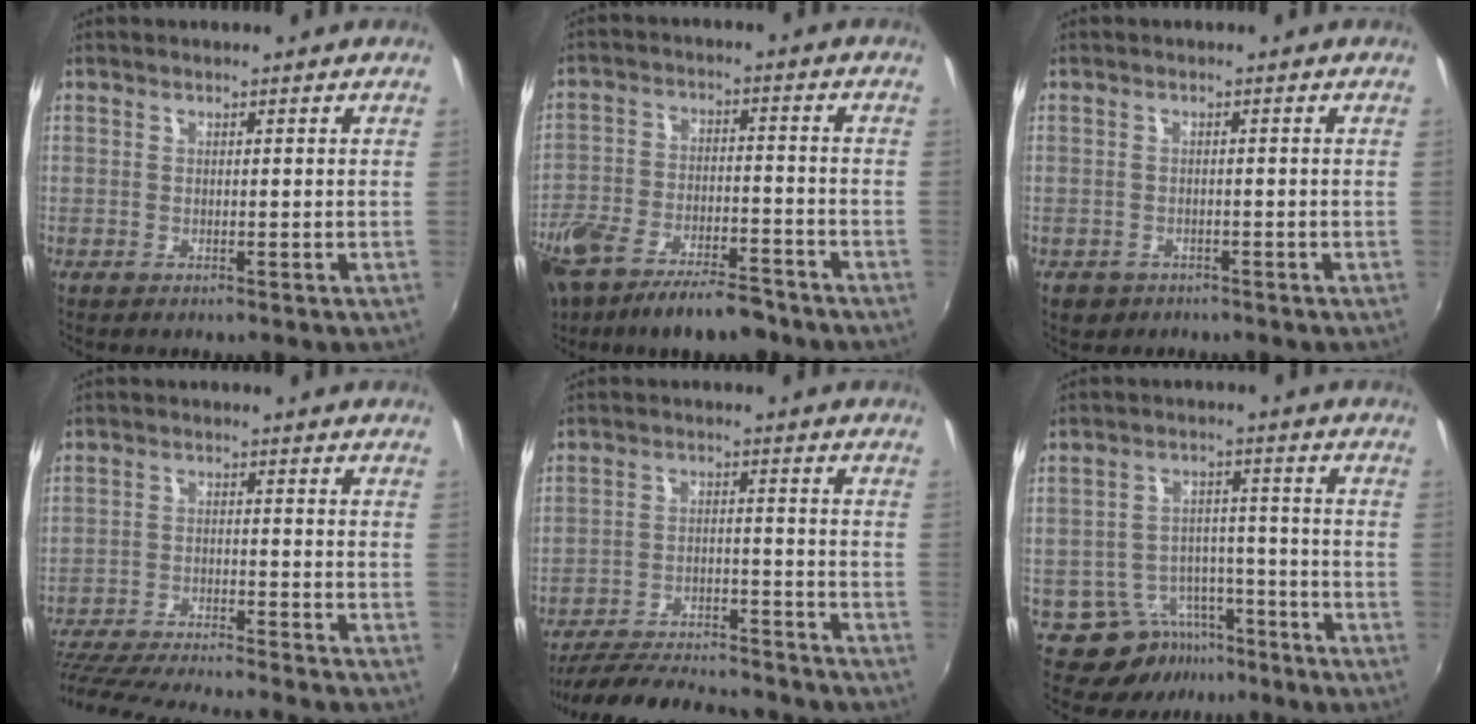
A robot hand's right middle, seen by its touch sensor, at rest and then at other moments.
{"total": 17.4, "force": [-12.7, 6.5, 9.9], "torque": [-0.228, -0.026, -0.214]}
{"total": 2.7, "force": [-1.6, 2.0, 0.8], "torque": [-0.023, -0.006, -0.022]}
{"total": 20.2, "force": [-17.8, 1.7, 9.3], "torque": [-0.187, -0.039, -0.280]}
{"total": 20.4, "force": [-18.2, 4.7, 8.0], "torque": [-0.163, -0.014, -0.258]}
{"total": 8.5, "force": [-6.1, 5.5, 2.1], "torque": [-0.043, 0.021, -0.080]}